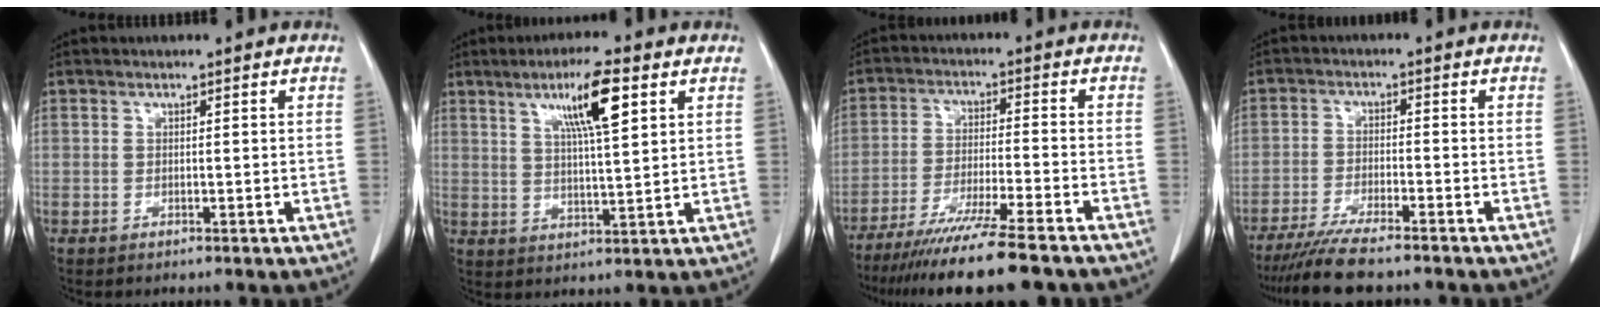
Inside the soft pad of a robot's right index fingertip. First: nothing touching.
{"total": 8.8, "force": [4.2, 0.6, 7.8], "torque": [-0.137, 0.005, 0.072]}
{"total": 15.2, "force": [-12.6, -0.3, 8.6], "torque": [-0.142, -0.047, -0.201]}
{"total": 8.2, "force": [-7.0, 0.2, 4.3], "torque": [-0.068, -0.023, -0.118]}